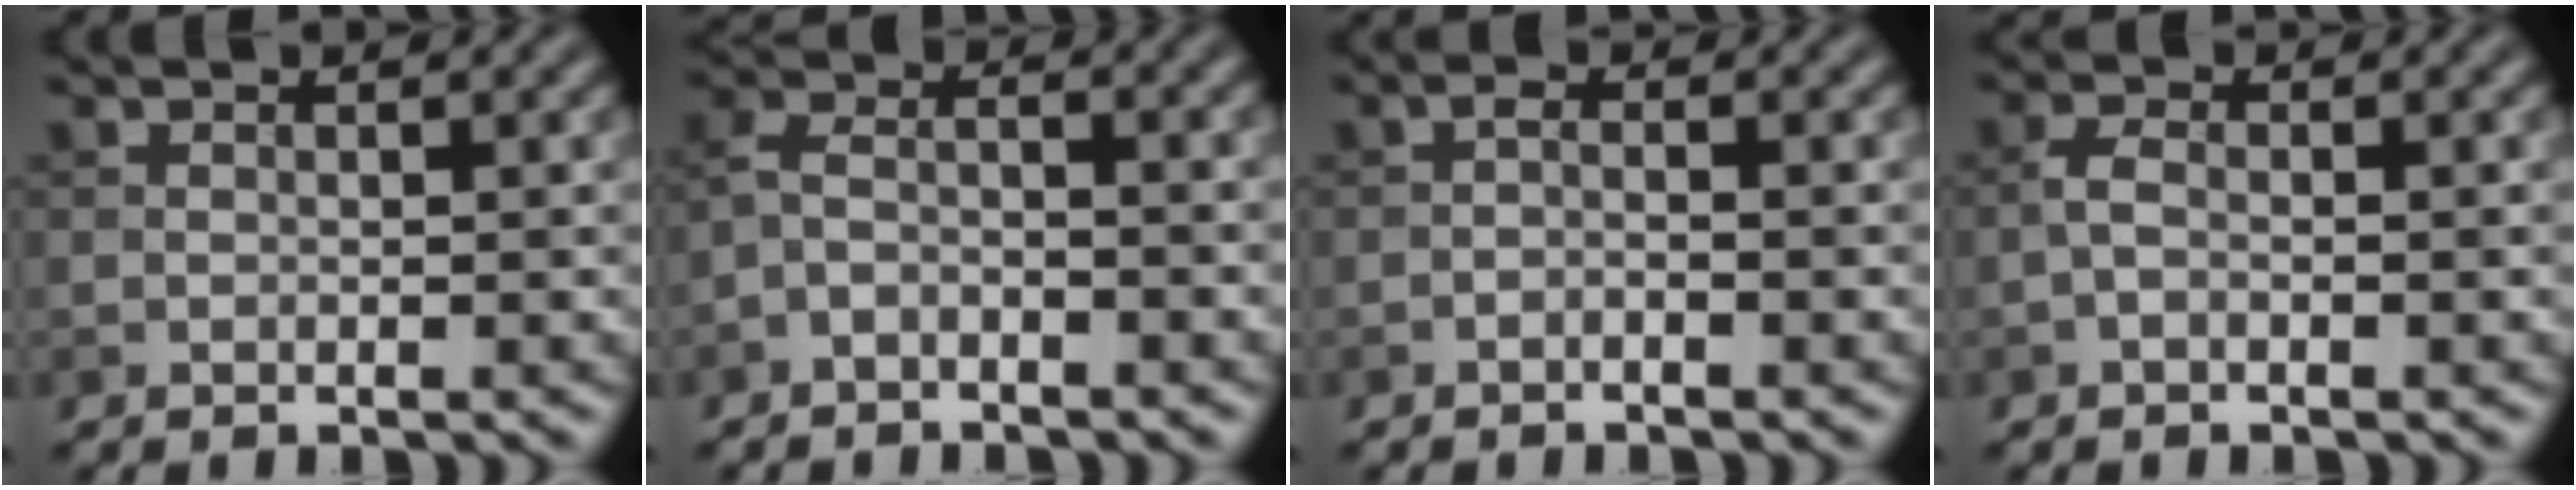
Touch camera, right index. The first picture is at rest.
{"total": 2.7, "force": [-1.6, 1.2, 1.8], "torque": [-0.040, 0.004, -0.043]}
{"total": 1.0, "force": [-0.7, 0.1, 0.7], "torque": [-0.014, 0.002, -0.016]}
{"total": 1.4, "force": [-0.6, 0.6, 1.1], "torque": [-0.025, 0.002, -0.017]}